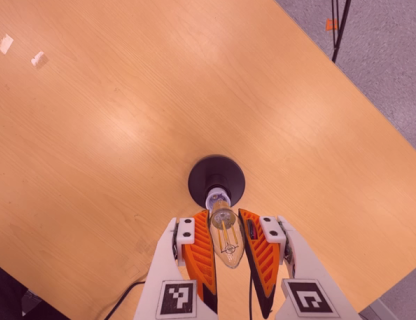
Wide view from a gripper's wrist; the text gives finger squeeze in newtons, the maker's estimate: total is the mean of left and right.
{"total": 20.5, "left": 22.2, "right": 18.9}